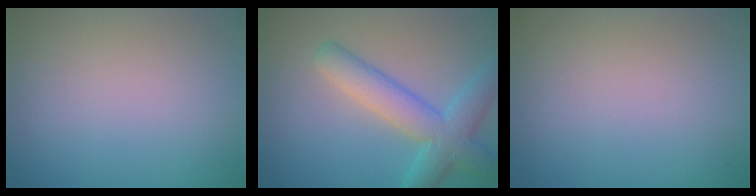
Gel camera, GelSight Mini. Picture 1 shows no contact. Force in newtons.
{"total": 5.7, "press": 5.6, "slide": 0.2}
{"total": 0.0}